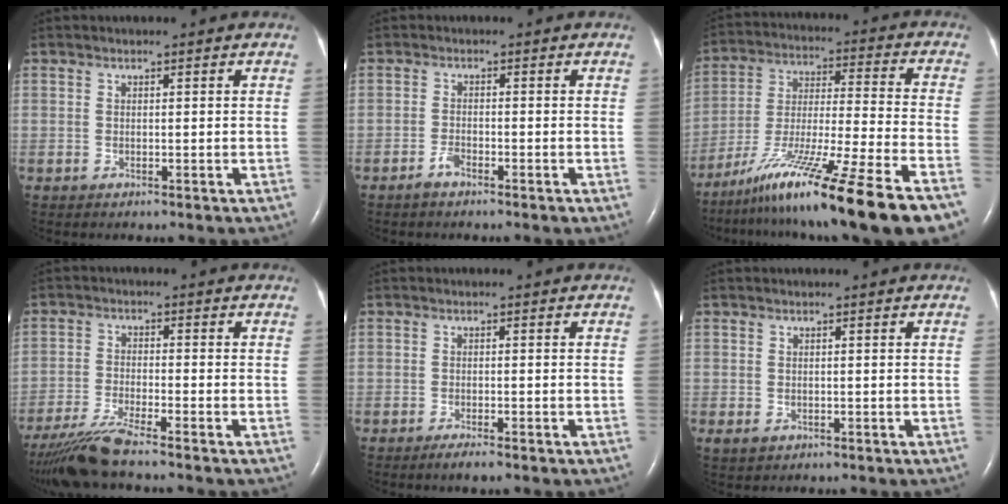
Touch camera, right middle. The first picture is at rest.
{"total": 2.0, "force": [-1.5, 0.6, 1.1], "torque": [-0.020, 0.000, -0.029]}
{"total": 22.1, "force": [-16.1, -1.0, 15.1], "torque": [-0.236, -0.043, -0.274]}
{"total": 7.2, "force": [-6.1, -0.7, 3.7], "torque": [-0.075, -0.030, -0.118]}
{"total": 2.5, "force": [-1.8, 0.3, 1.7], "torque": [-0.035, -0.006, -0.026]}
{"total": 1.3, "force": [-0.4, 1.0, 0.7], "torque": [-0.009, 0.000, 0.003]}